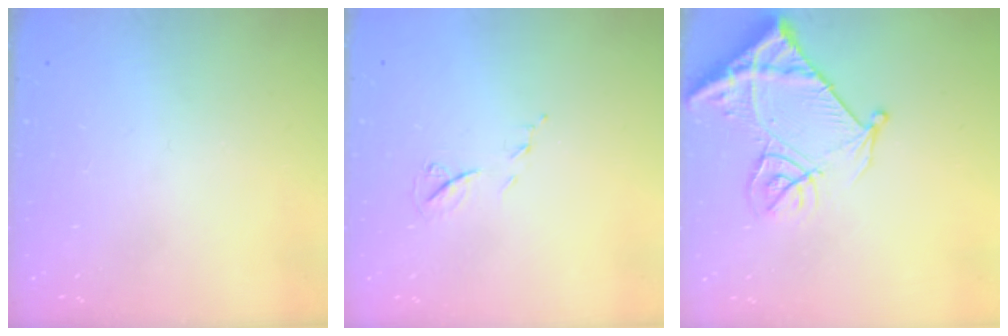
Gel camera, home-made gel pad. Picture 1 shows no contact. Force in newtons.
{"total": 6.2, "press": 6.2, "slide": 0.7}
{"total": 13.7, "press": 13.6, "slide": 1.6}